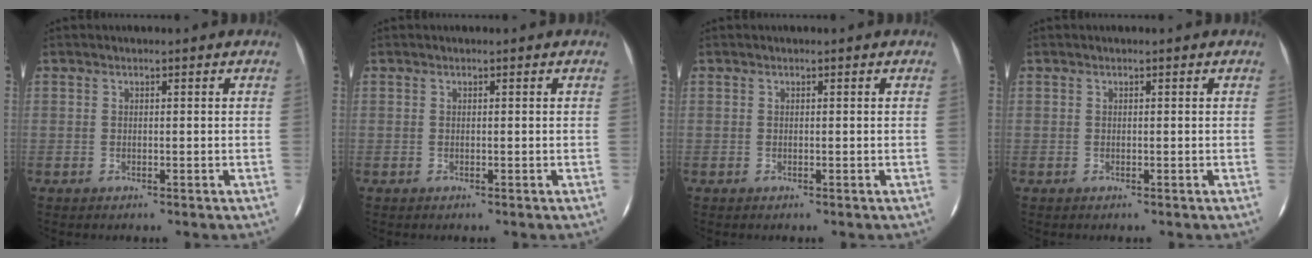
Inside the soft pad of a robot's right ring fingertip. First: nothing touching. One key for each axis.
{"total": 0.0}
{"total": 0.0}
{"total": 0.0}